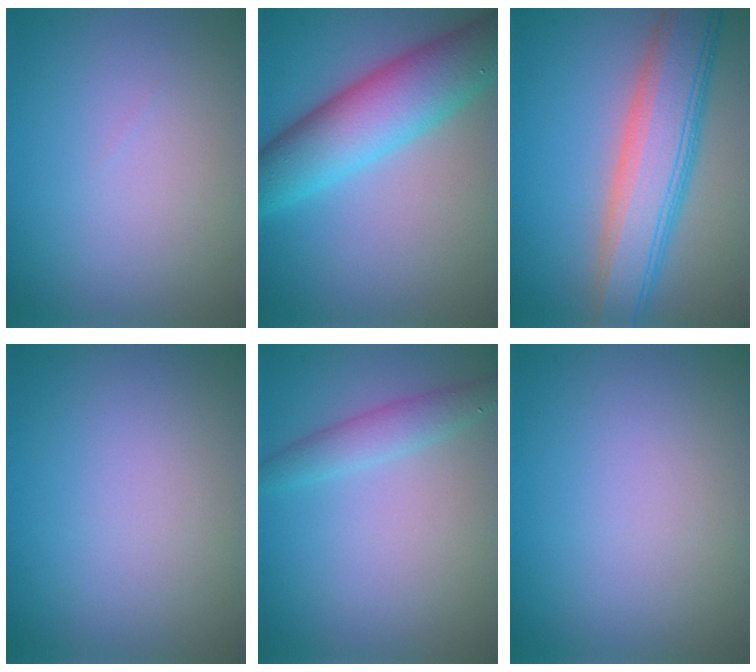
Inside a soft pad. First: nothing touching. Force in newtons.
{"total": 8.5, "press": 8.5, "slide": 0.1}
{"total": 7.4, "press": 7.4, "slide": 0.1}
{"total": 0.0}
{"total": 2.3, "press": 2.3, "slide": 0.1}
{"total": 0.0}